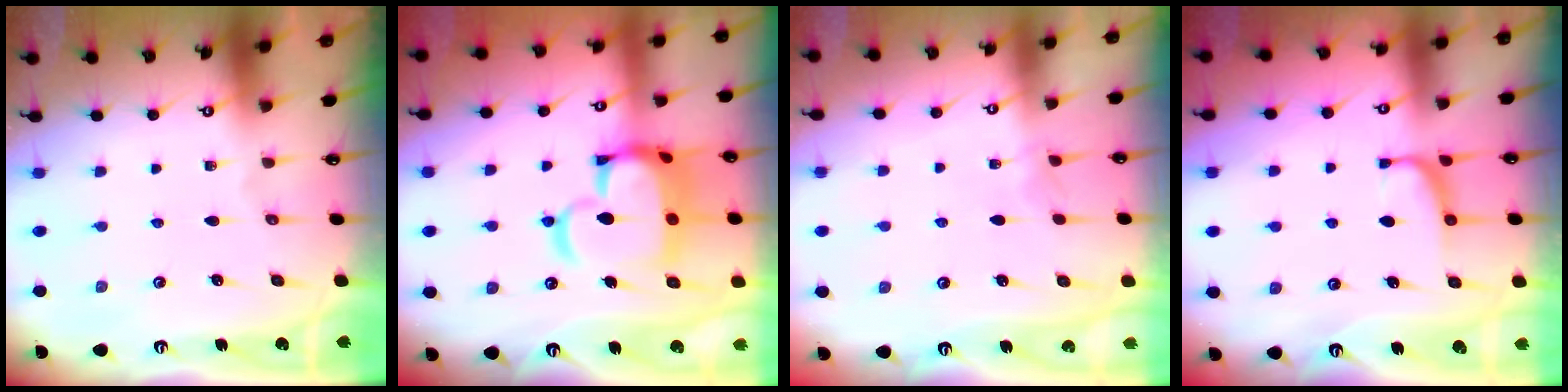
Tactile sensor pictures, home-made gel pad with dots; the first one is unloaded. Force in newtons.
{"total": 14.5, "press": 14.4, "slide": 1.5}
{"total": 2.8, "press": 2.8, "slide": 0.3}
{"total": 1.3, "press": 1.2, "slide": 0.6}